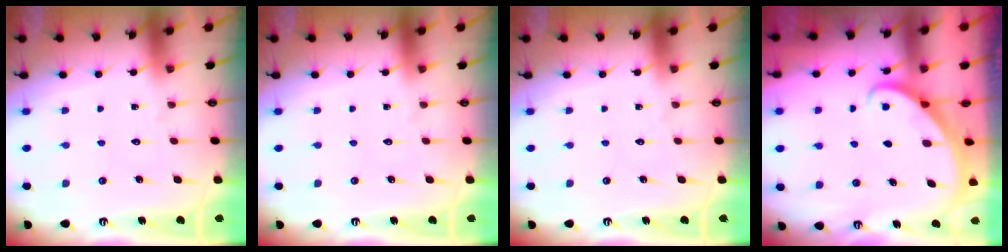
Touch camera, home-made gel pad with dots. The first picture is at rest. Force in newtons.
{"total": 0.0}
{"total": 0.0}
{"total": 2.9, "press": 2.9, "slide": 0.2}